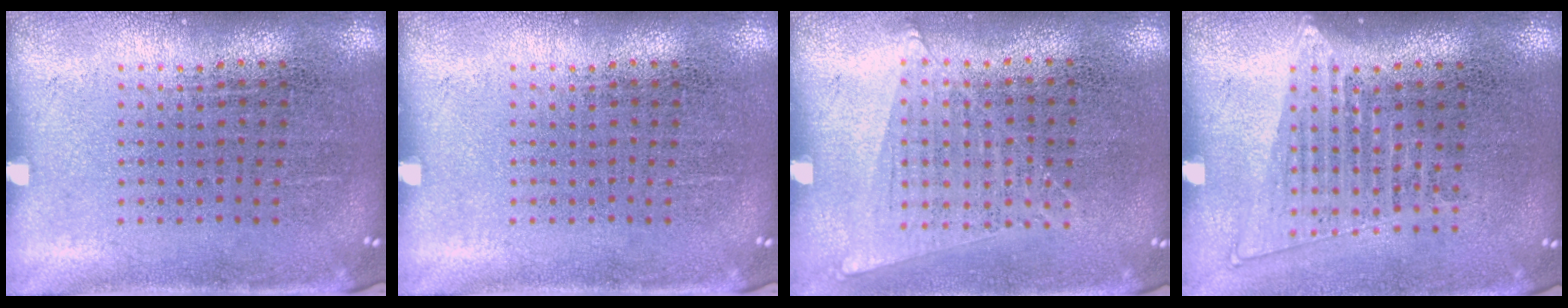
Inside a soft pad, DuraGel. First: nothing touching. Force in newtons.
{"total": 0.0}
{"total": 0.7, "press": 0.5, "slide": 0.5}
{"total": 1.4, "press": 1.2, "slide": 0.7}